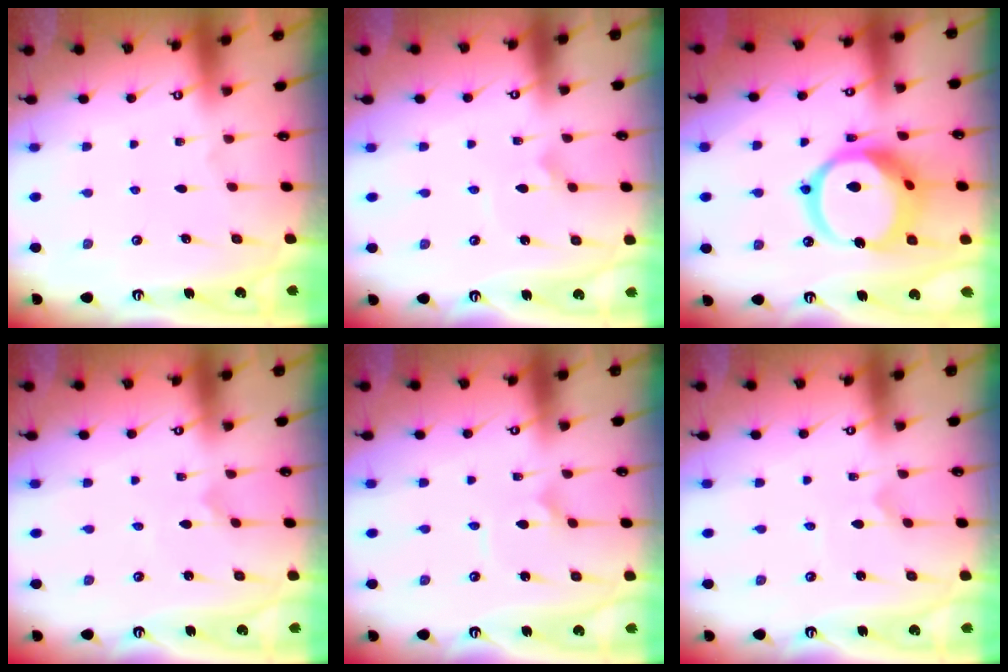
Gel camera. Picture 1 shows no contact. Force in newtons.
{"total": 1.5, "press": 1.5, "slide": 0.0}
{"total": 16.8, "press": 16.7, "slide": 1.8}
{"total": 0.0}
{"total": 1.8, "press": 1.8, "slide": 0.1}
{"total": 0.8, "press": 0.8, "slide": 0.1}